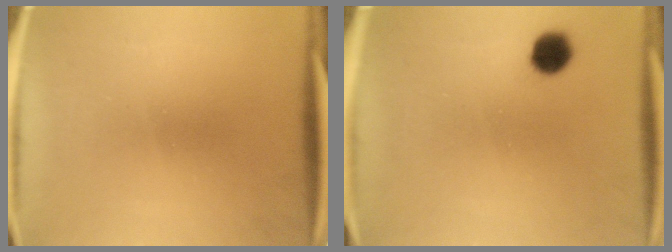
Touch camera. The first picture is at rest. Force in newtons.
{"total": 4.8}